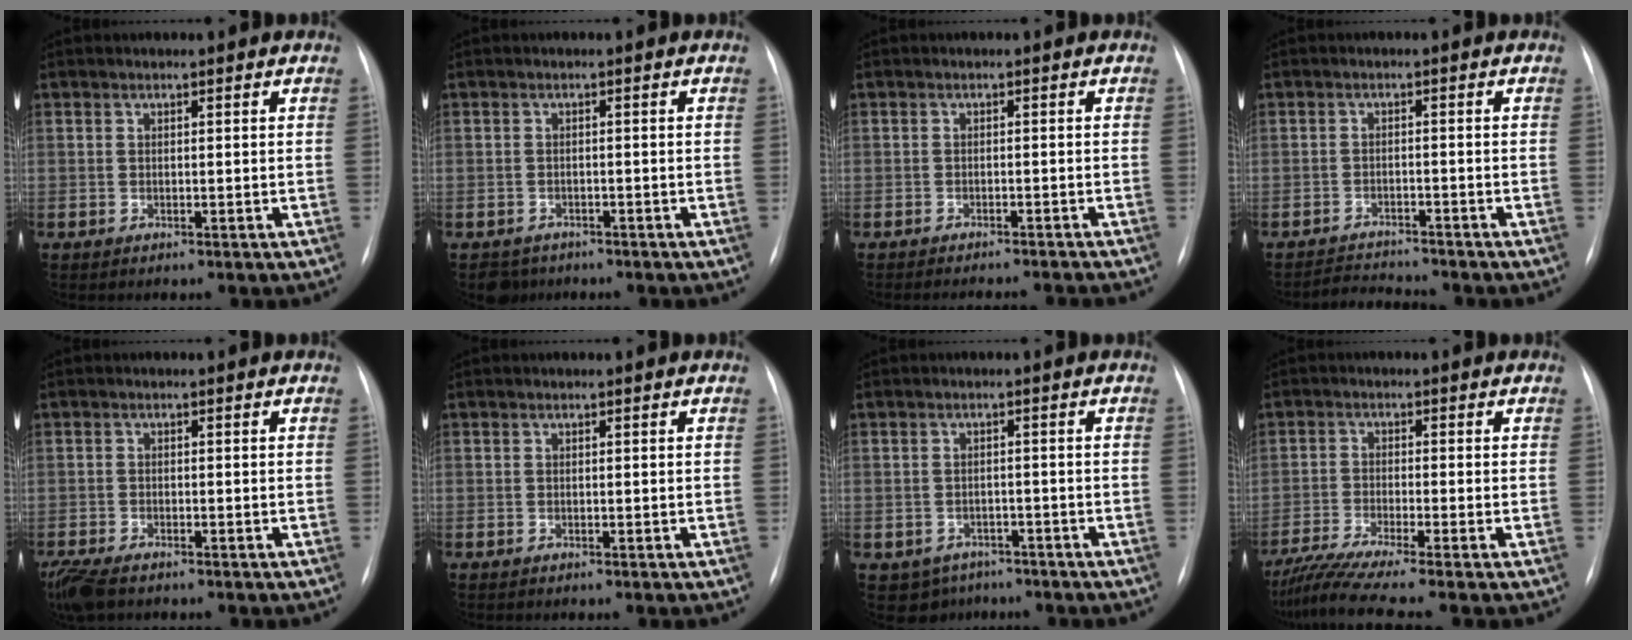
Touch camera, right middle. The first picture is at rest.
{"total": 2.8, "force": [-2.2, 1.9, -0.1], "torque": [-0.001, 0.003, -0.033]}
{"total": 6.7, "force": [-6.6, 0.4, 1.4], "torque": [-0.014, 0.003, -0.075]}
{"total": 3.8, "force": [-3.8, -0.2, -0.1], "torque": [-0.003, -0.012, -0.062]}
{"total": 6.4, "force": [-4.7, 2.4, 3.6], "torque": [-0.072, -0.015, -0.083]}
{"total": 0.0}
{"total": 4.6, "force": [-3.0, 3.4, 0.5], "torque": [-0.006, 0.010, -0.037]}
{"total": 9.3, "force": [-7.5, -1.4, 5.2], "torque": [-0.090, -0.022, -0.123]}